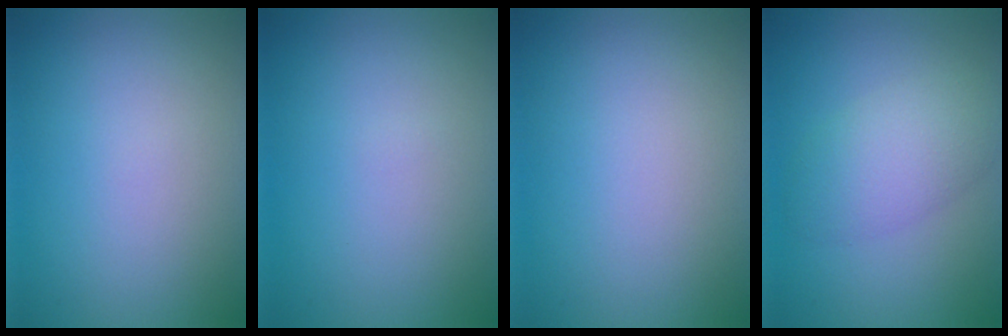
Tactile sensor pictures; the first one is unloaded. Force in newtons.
{"total": 0.0}
{"total": 0.0}
{"total": 4.1, "press": 4.1, "slide": 0.3}